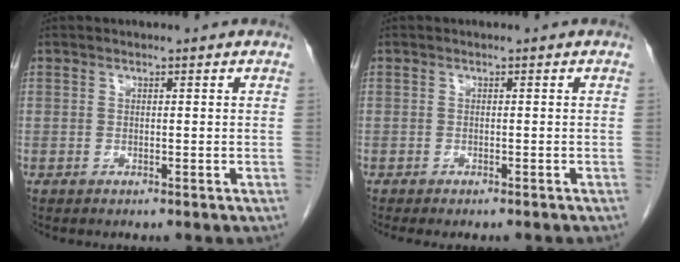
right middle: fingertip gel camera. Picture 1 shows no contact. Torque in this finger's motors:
{"motor_torque": [0.14, -0.06, 0.02, 0.01]}